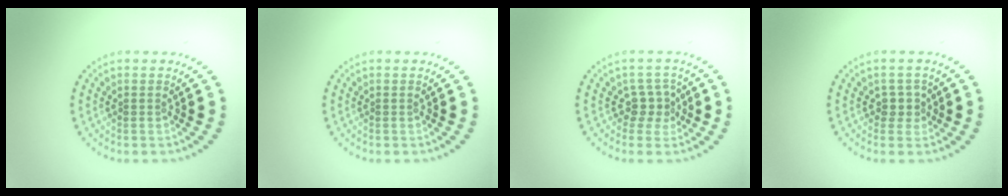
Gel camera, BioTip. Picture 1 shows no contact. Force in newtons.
{"total": 0.0}
{"total": 2.1, "press": 1.6, "slide": 1.4}
{"total": 1.5, "press": 1.3, "slide": 0.8}